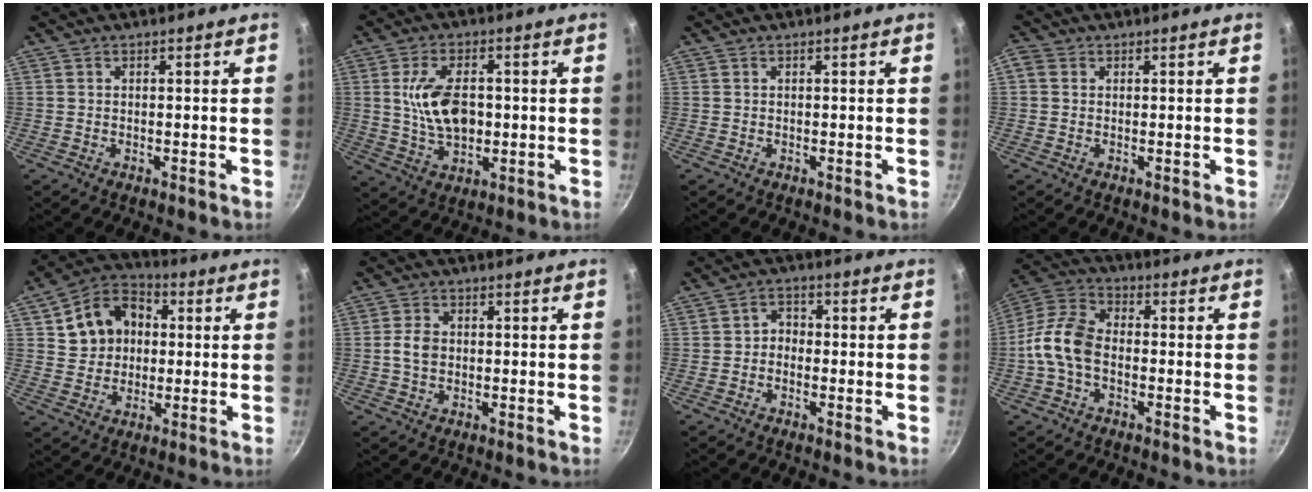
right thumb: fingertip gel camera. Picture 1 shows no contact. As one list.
[{"total": 11.0, "force": [0.6, 6.6, 8.8], "torque": [-0.141, 0.001, 0.012]}, {"total": 0.0}, {"total": 2.0, "force": [0.4, 1.7, 0.9], "torque": [-0.020, 0.005, 0.002]}, {"total": 12.5, "force": [2.3, 10.4, 6.6], "torque": [-0.091, 0.021, 0.028]}, {"total": 3.8, "force": [-0.2, 2.8, 2.6], "torque": [-0.048, 0.010, -0.007]}, {"total": 2.7, "force": [-0.9, 2.2, 1.2], "torque": [-0.009, 0.015, -0.026]}, {"total": 10.0, "force": [-2.2, 6.4, 7.4], "torque": [-0.143, 0.036, -0.063]}]